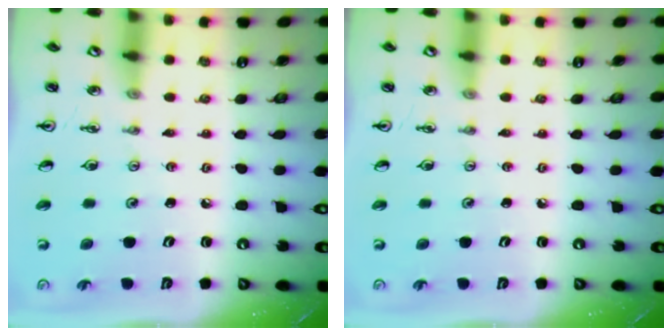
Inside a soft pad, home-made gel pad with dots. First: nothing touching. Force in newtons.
{"total": 0.0}